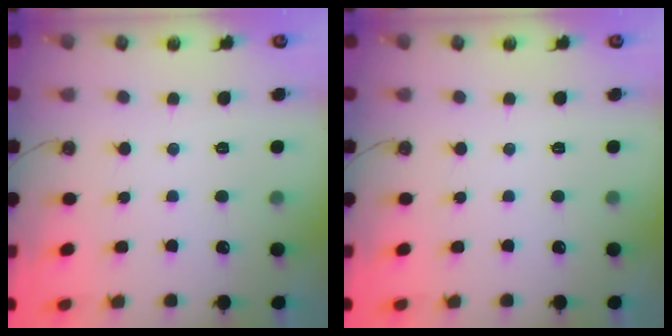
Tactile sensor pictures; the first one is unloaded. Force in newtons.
{"total": 0.0}